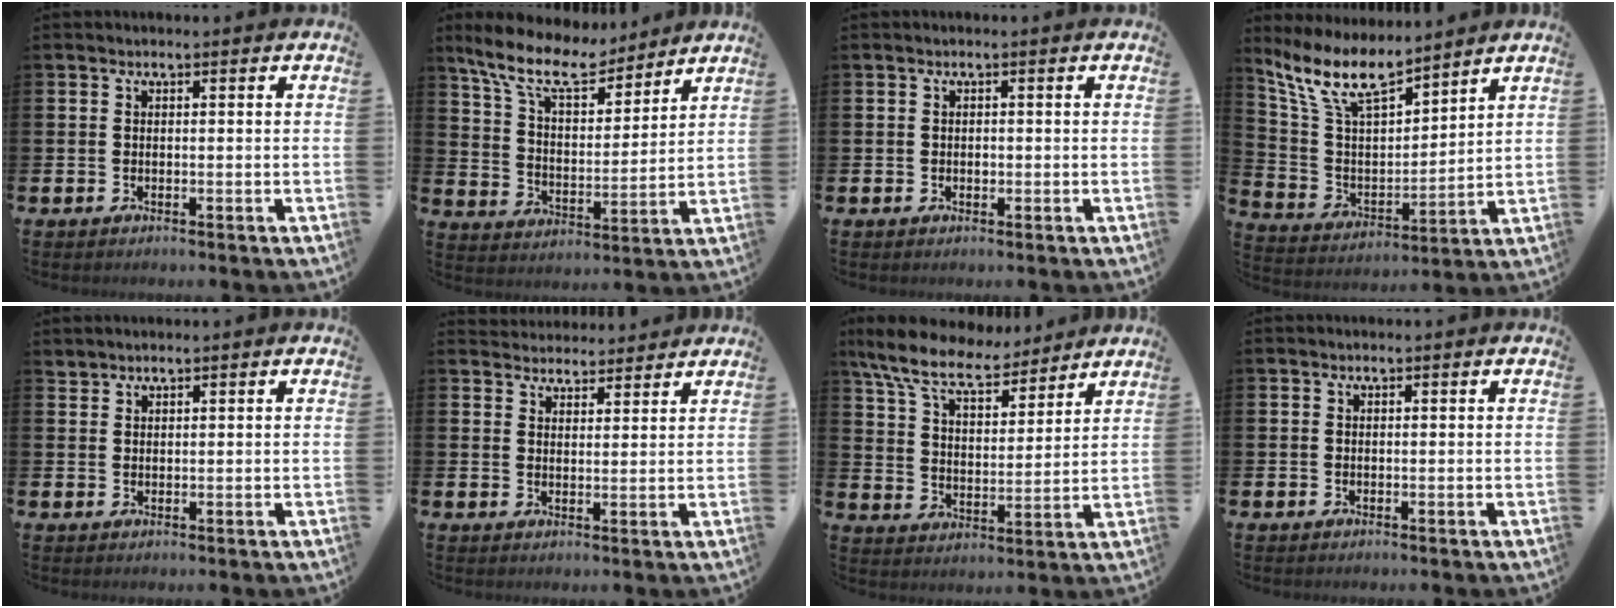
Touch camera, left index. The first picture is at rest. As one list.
[{"total": 10.9, "force": [9.4, 3.2, 4.4], "torque": [-0.123, -0.050, 0.166]}, {"total": 0.6, "force": [0.0, 0.6, 0.2], "torque": [-0.006, 0.005, -0.002]}, {"total": 10.1, "force": [8.4, 2.8, 4.8], "torque": [-0.136, -0.043, 0.150]}, {"total": 1.4, "force": [1.3, 0.3, -0.1], "torque": [0.000, 0.001, 0.026]}, {"total": 3.6, "force": [3.5, 0.9, -0.4], "torque": [-0.002, -0.017, 0.065]}, {"total": 10.0, "force": [8.7, 2.8, 3.9], "torque": [-0.119, -0.041, 0.158]}, {"total": 0.0}]